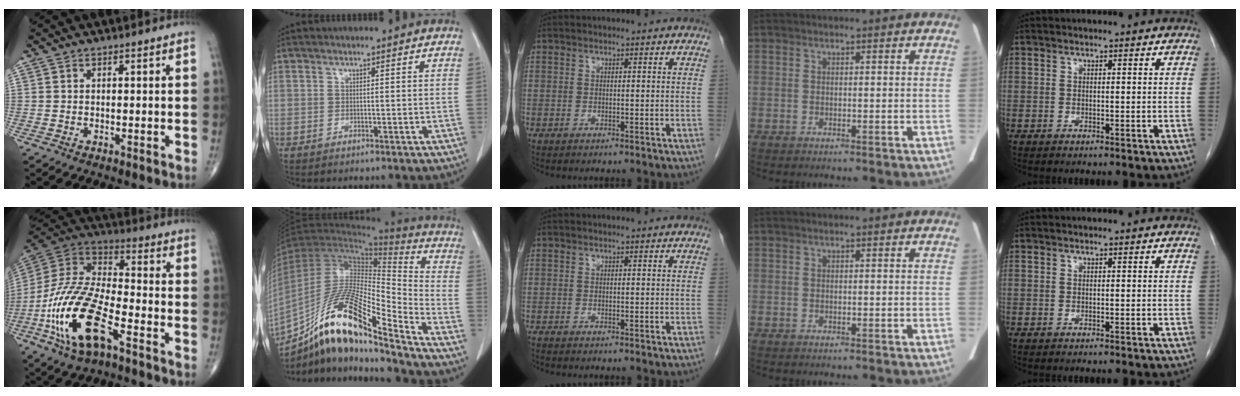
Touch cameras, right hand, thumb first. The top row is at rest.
{"thumb": {"total": 20.7, "force": [-9.0, 8.7, 16.5], "torque": [-0.344, 0.042, -0.167]}, "index": {"total": 21.6, "force": [-15.1, 2.9, 15.1], "torque": [-0.291, -0.011, -0.274]}, "middle": {"total": 0.6, "force": [-0.6, 0.0, 0.1], "torque": [-0.008, -0.002, -0.014]}}